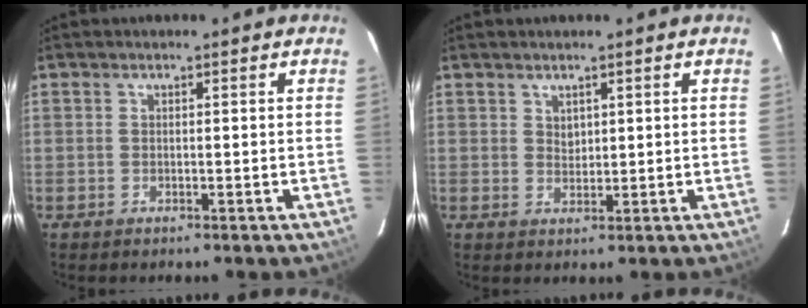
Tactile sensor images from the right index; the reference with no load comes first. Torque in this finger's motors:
{"motor_torque": [0.00, 0.04, 0.02, 0.00]}